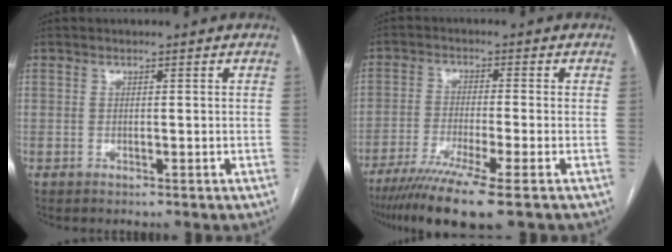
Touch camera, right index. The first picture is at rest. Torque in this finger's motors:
{"motor_torque": [1.31, -0.83, 0.62, 0.15]}